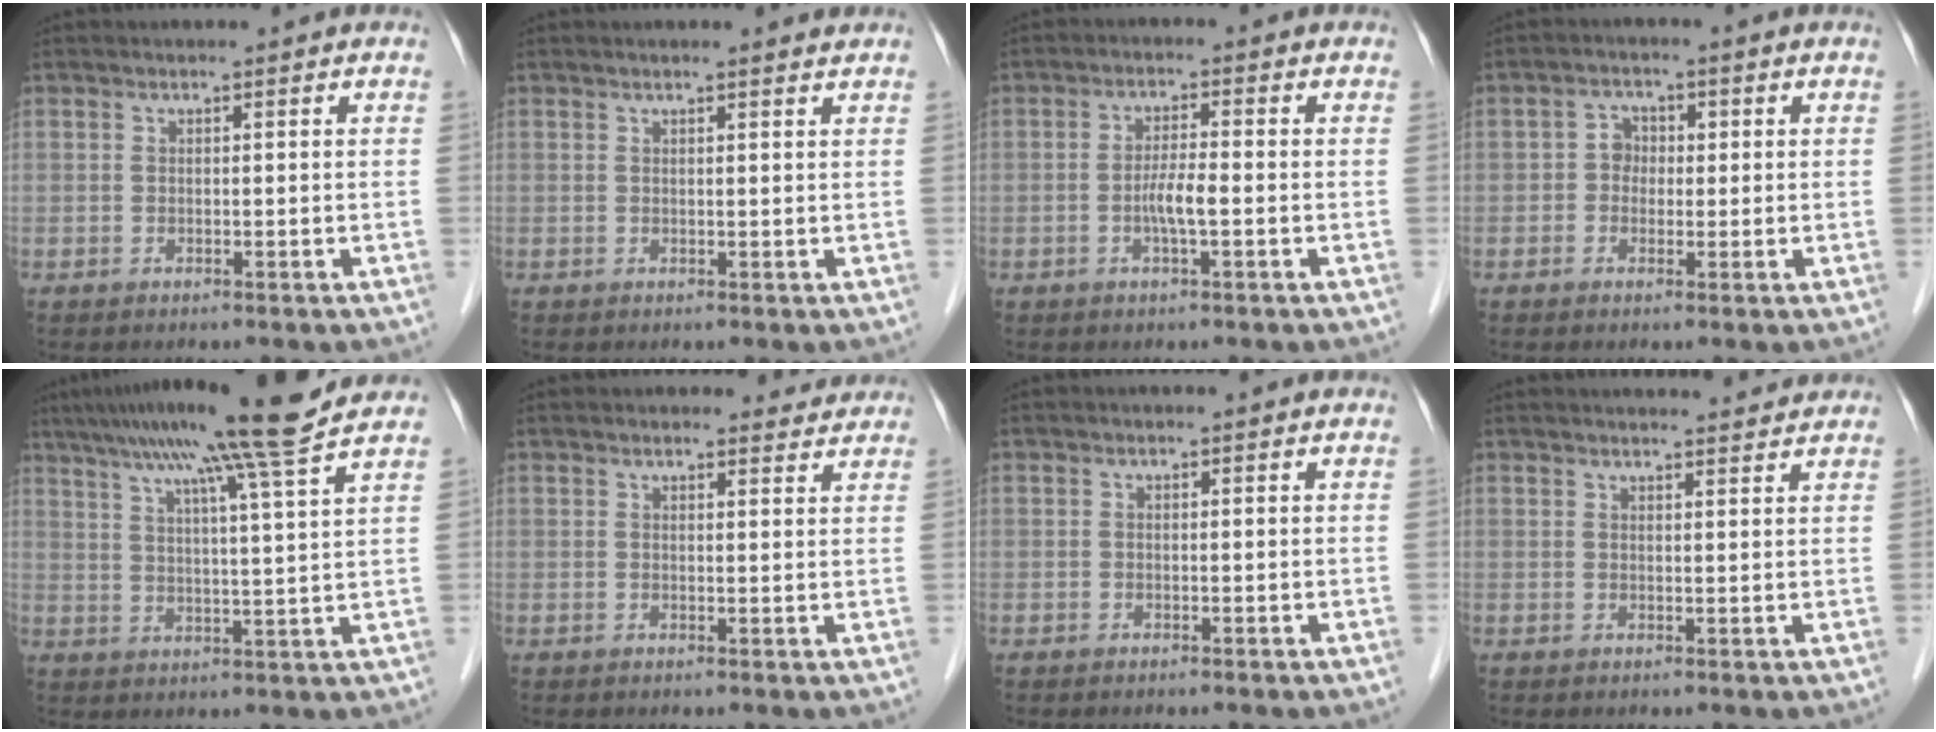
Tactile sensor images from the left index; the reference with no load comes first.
{"total": 2.1, "force": [2.0, 0.0, 0.6], "torque": [-0.014, 0.004, 0.022]}
{"total": 3.6, "force": [-0.9, 0.3, 3.4], "torque": [-0.071, -0.002, -0.020]}
{"total": 2.7, "force": [-0.1, 2.4, 1.2], "torque": [-0.015, 0.010, -0.005]}
{"total": 15.0, "force": [11.9, -2.2, 8.9], "torque": [-0.147, 0.006, 0.165]}
{"total": 4.8, "force": [4.6, 1.2, 0.6], "torque": [-0.002, 0.013, 0.047]}
{"total": 0.0}
{"total": 7.0, "force": [6.8, 0.5, 1.5], "torque": [-0.016, 0.015, 0.073]}